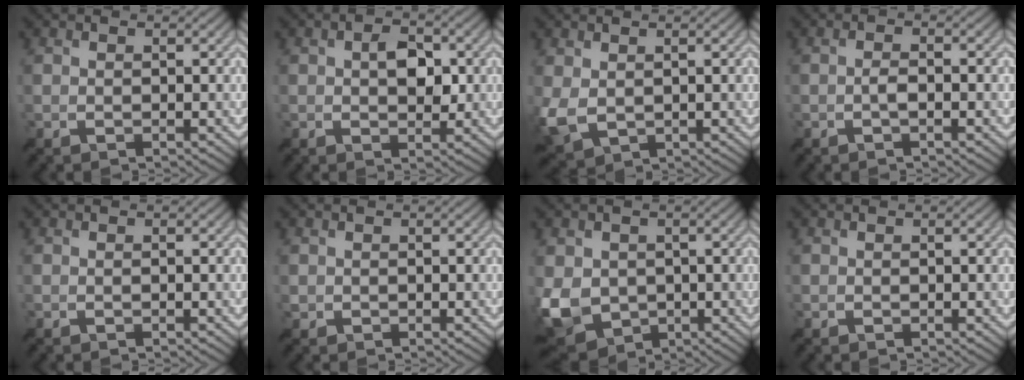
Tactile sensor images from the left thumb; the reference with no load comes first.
{"total": 4.0, "force": [0.5, 2.2, 3.3], "torque": [-0.057, 0.003, 0.004]}
{"total": 4.8, "force": [-0.1, 3.1, 3.7], "torque": [-0.105, -0.008, 0.003]}
{"total": 1.6, "force": [-0.6, 0.2, 1.4], "torque": [-0.029, 0.007, -0.015]}
{"total": 0.0}
{"total": 0.6, "force": [0.0, 0.6, 0.1], "torque": [-0.002, -0.002, 0.002]}
{"total": 7.9, "force": [-0.9, 6.4, 4.5], "torque": [-0.142, -0.027, -0.015]}
{"total": 0.0}